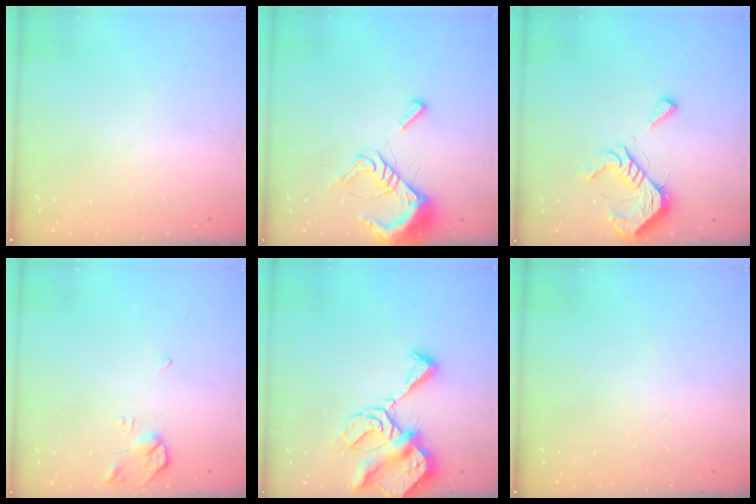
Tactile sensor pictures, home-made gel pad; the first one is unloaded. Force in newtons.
{"total": 9.1, "press": 9.0, "slide": 1.2}
{"total": 12.2, "press": 12.2, "slide": 0.5}
{"total": 4.8, "press": 4.8, "slide": 0.7}
{"total": 9.9, "press": 9.8, "slide": 1.4}
{"total": 0.0}